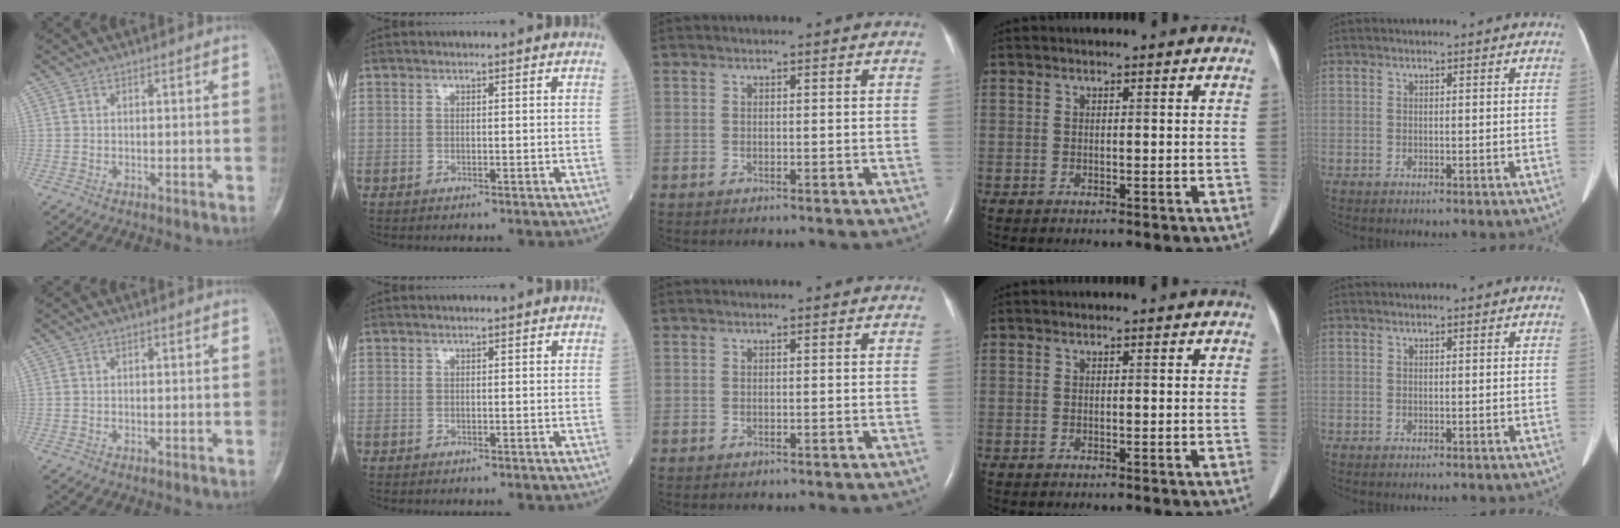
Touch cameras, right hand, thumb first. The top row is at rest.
{"middle": {"total": 0.7, "force": [-0.5, 0.3, 0.3], "torque": [-0.011, 0.000, -0.005]}}